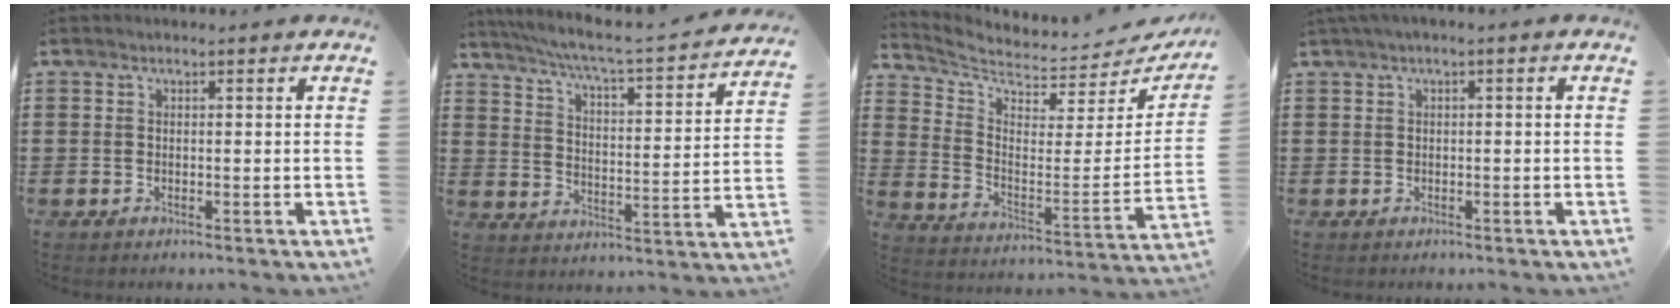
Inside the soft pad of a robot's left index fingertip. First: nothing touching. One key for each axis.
{"total": 4.5, "fx": 3.9, "fy": -0.5, "fz": 2.2, "tx": -0.063, "ty": -0.039, "tz": 0.054}
{"total": 4.6, "fx": 4.3, "fy": 0.8, "fz": 1.6, "tx": -0.058, "ty": -0.050, "tz": 0.068}
{"total": 1.1, "fx": -0.4, "fy": 0.1, "fz": 1.0, "tx": -0.015, "ty": -0.004, "tz": -0.007}